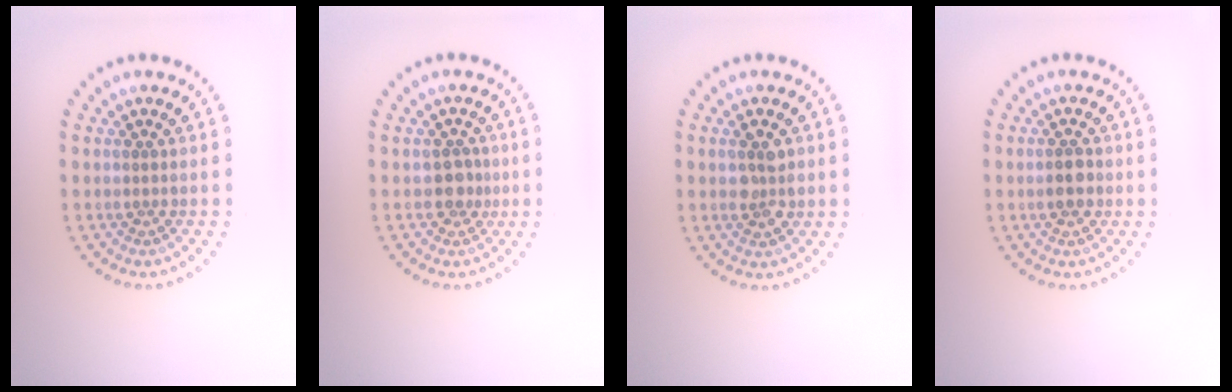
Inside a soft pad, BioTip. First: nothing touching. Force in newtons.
{"total": 2.0, "press": 1.8, "slide": 0.8}
{"total": 2.5, "press": 2.4, "slide": 0.5}
{"total": 1.9, "press": 1.9, "slide": 0.3}